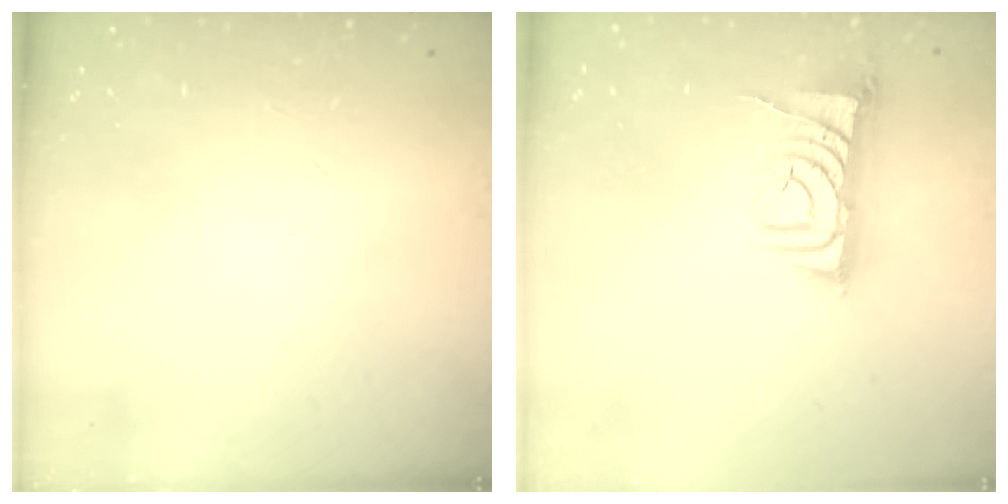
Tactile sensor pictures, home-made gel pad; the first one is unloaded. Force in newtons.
{"total": 8.3, "press": 8.2, "slide": 1.0}